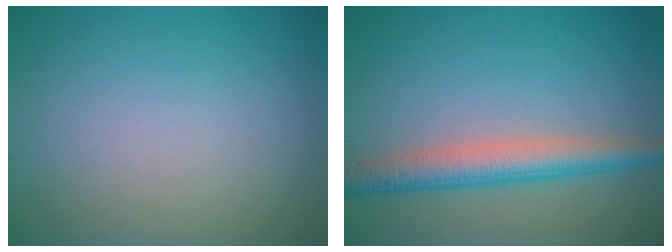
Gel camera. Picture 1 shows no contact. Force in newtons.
{"total": 4.3, "press": 4.3, "slide": 0.1}